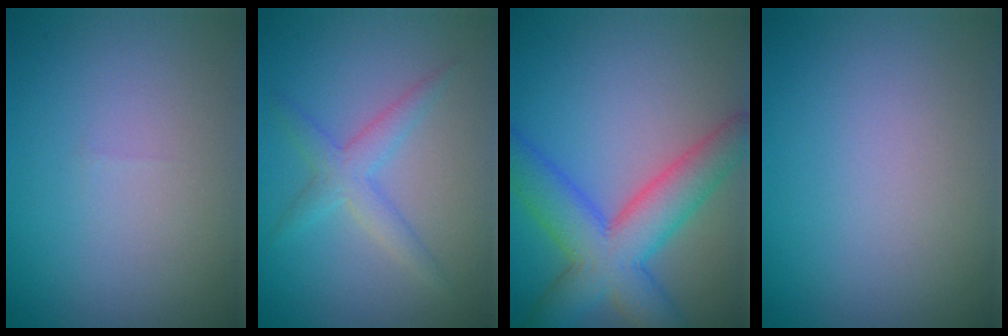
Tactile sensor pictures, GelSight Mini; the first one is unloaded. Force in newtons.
{"total": 2.6, "press": 2.6, "slide": 0.0}
{"total": 7.9, "press": 7.9, "slide": 0.5}
{"total": 0.0}